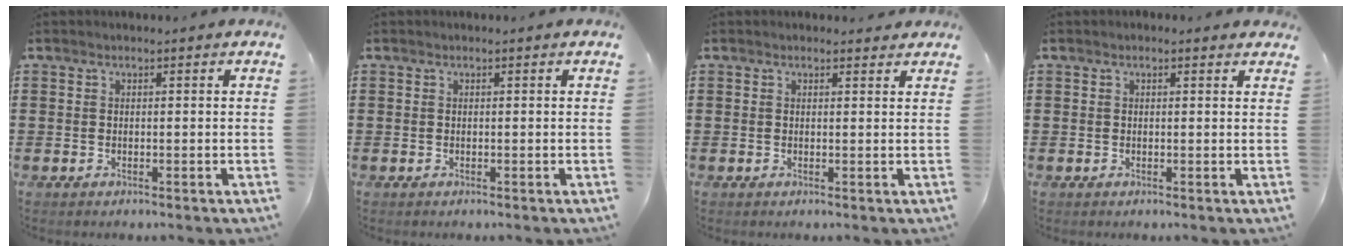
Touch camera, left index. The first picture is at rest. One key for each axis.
{"total": 0.0}
{"total": 0.9, "fx": 0.8, "fy": 0.3, "fz": 0.2, "tx": -0.006, "ty": 0.002, "tz": 0.016}
{"total": 1.0, "fx": 0.3, "fy": 0.9, "fz": 0.1, "tx": -0.006, "ty": 0.006, "tz": 0.006}